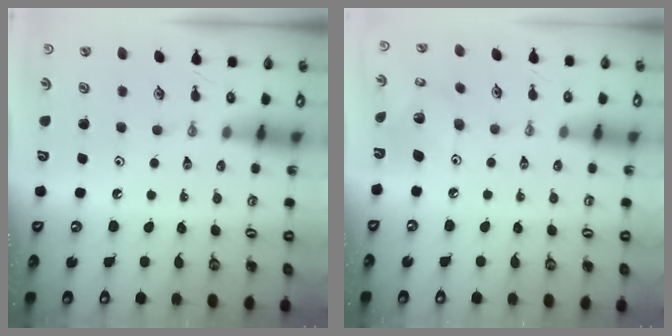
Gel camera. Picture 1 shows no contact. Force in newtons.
{"total": 7.8, "press": 7.8, "slide": 0.2}